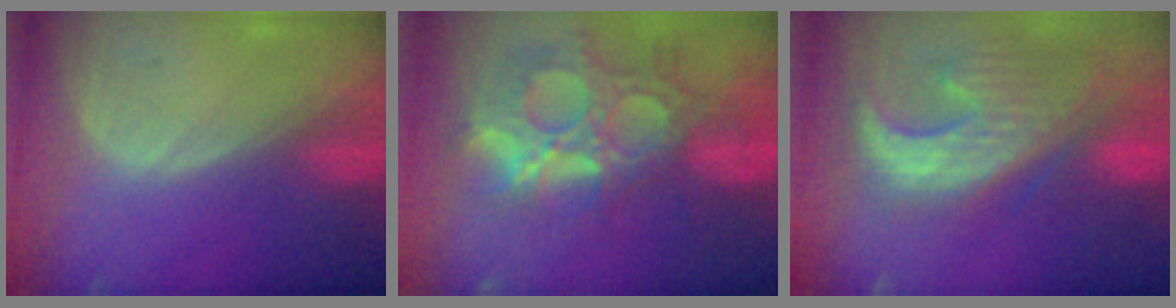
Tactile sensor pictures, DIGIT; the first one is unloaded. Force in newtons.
{"total": 14.3, "press": 11.9, "slide": 7.8}
{"total": 12.9, "press": 11.2, "slide": 6.4}